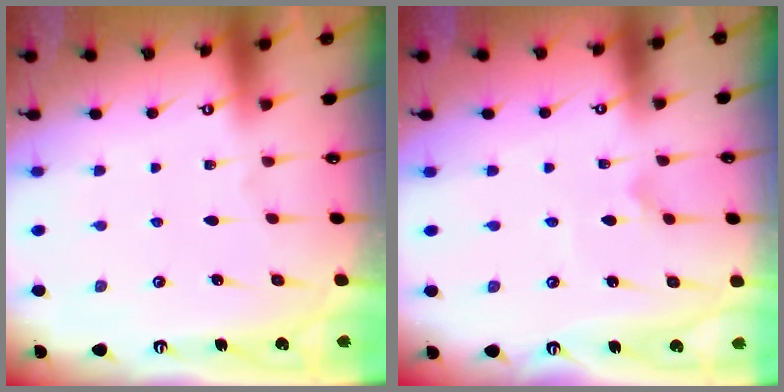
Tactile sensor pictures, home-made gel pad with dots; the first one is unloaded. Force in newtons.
{"total": 2.9, "press": 2.9, "slide": 0.2}